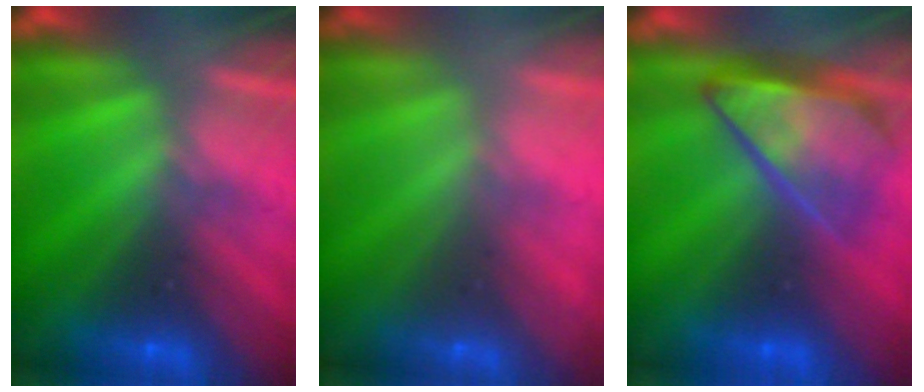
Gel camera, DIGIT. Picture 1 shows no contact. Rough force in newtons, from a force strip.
{"total": 2.1}
{"total": 3.8}